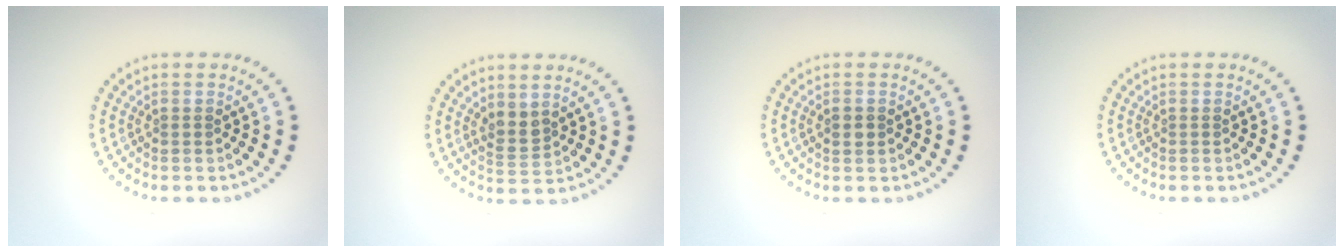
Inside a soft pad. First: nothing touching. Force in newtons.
{"total": 2.0, "press": 1.6, "slide": 1.1}
{"total": 1.5, "press": 1.5, "slide": 0.1}
{"total": 0.0}